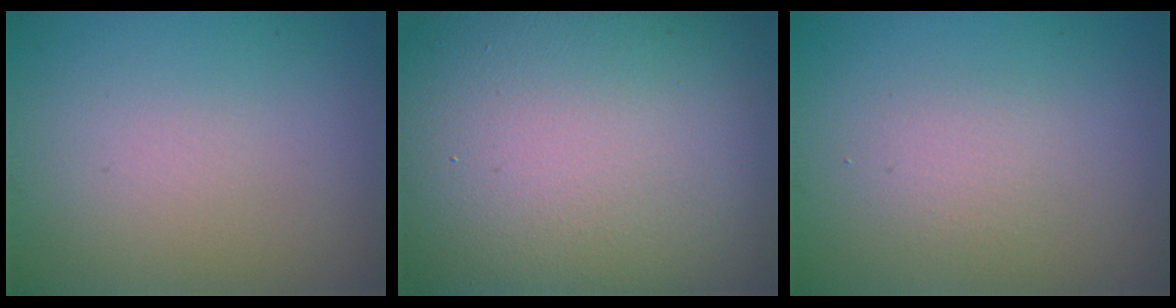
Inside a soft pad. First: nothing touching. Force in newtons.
{"total": 21.1, "press": 21.0, "slide": 1.3}
{"total": 1.4, "press": 1.4, "slide": 0.1}